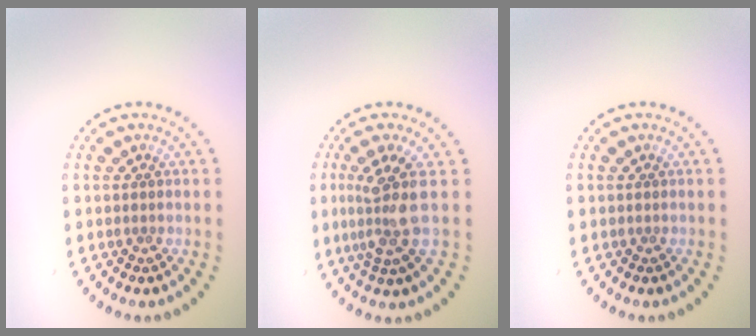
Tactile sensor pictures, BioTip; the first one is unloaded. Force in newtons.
{"total": 3.7, "press": 2.7, "slide": 2.5}
{"total": 0.0}